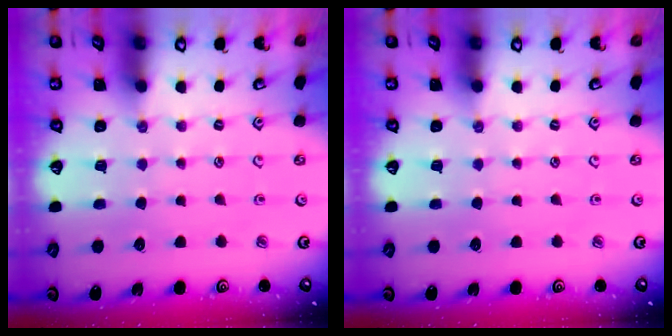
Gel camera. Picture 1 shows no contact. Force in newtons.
{"total": 0.0}